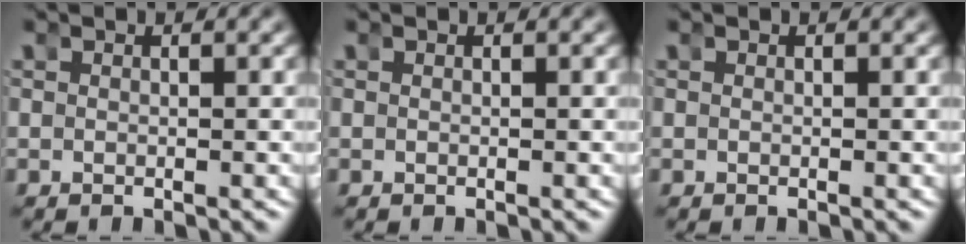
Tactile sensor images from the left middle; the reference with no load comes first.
{"total": 0.0}
{"total": 0.0}